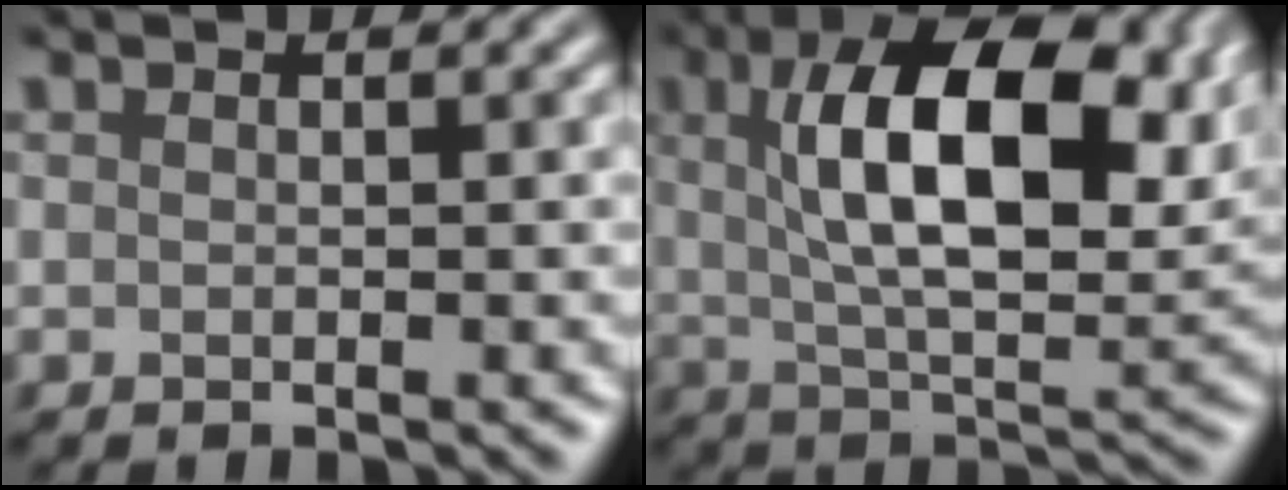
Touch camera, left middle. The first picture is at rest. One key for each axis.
{"total": 10.3, "fx": 2.1, "fy": 3.6, "fz": 9.4, "tx": -0.163, "ty": -0.019, "tz": 0.064}